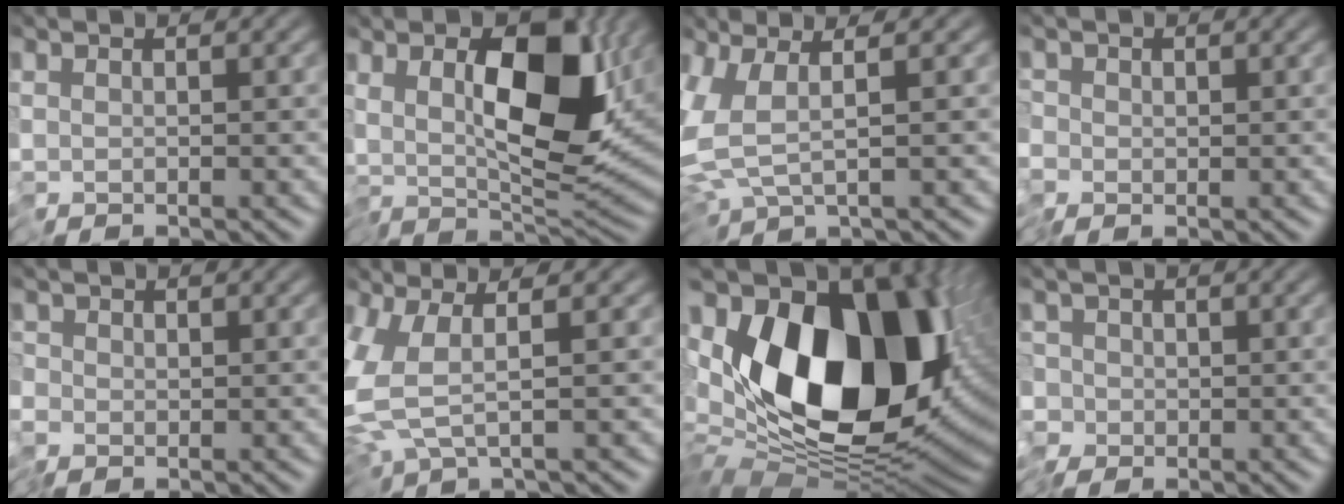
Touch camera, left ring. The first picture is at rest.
{"total": 11.2, "force": [2.2, 5.3, 9.6], "torque": [-0.152, -0.010, 0.027]}
{"total": 5.6, "force": [-0.1, 2.2, 5.1], "torque": [-0.128, -0.010, 0.002]}
{"total": 1.5, "force": [-0.4, 1.5, 0.2], "torque": [-0.008, -0.003, -0.011]}
{"total": 1.5, "force": [-0.4, 1.4, 0.3], "torque": [-0.011, -0.002, -0.011]}
{"total": 5.5, "force": [-0.9, 2.2, 4.9], "torque": [-0.126, -0.012, -0.016]}
{"total": 17.4, "force": [0.6, 10.1, 14.2], "torque": [-0.221, 0.002, -0.009]}
{"total": 2.4, "force": [-0.4, 2.3, 0.5], "torque": [-0.005, 0.003, -0.015]}